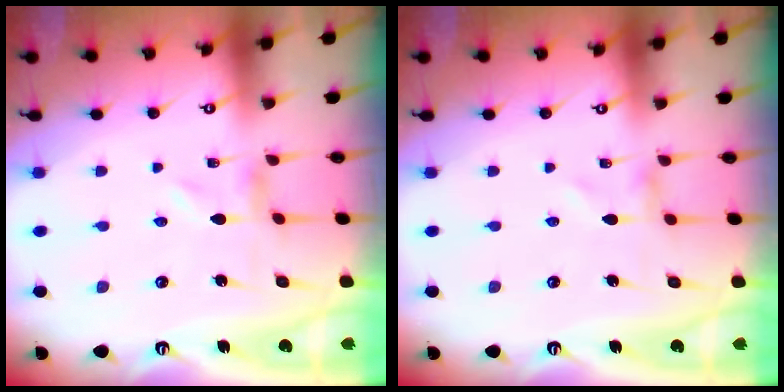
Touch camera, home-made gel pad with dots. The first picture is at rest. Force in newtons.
{"total": 0.7, "press": 0.7, "slide": 0.1}